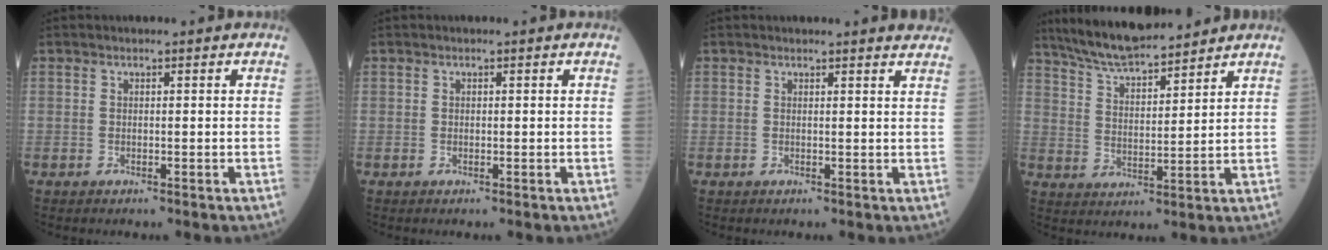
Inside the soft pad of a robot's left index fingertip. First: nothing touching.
{"total": 0.0}
{"total": 5.4, "force": [5.3, 0.1, 0.9], "torque": [-0.010, -0.017, 0.038]}
{"total": 11.6, "force": [10.5, 1.4, 4.7], "torque": [-0.089, 0.018, 0.191]}